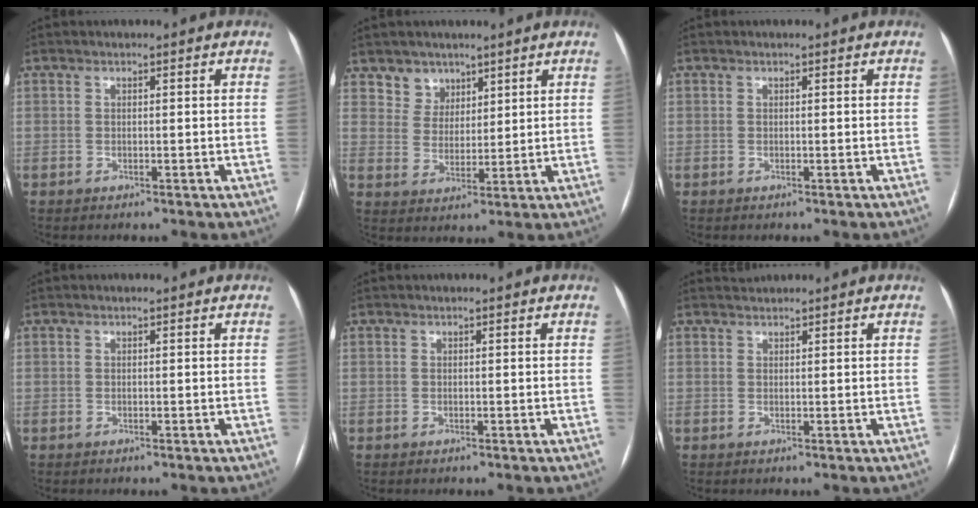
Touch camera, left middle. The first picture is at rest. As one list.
[{"total": 4.9, "force": [3.5, 3.4, -0.2], "torque": [0.011, -0.003, 0.066]}, {"total": 0.0}, {"total": 0.0}, {"total": 0.0}, {"total": 0.9, "force": [0.9, 0.0, -0.3], "torque": [-0.004, 0.006, 0.019]}]